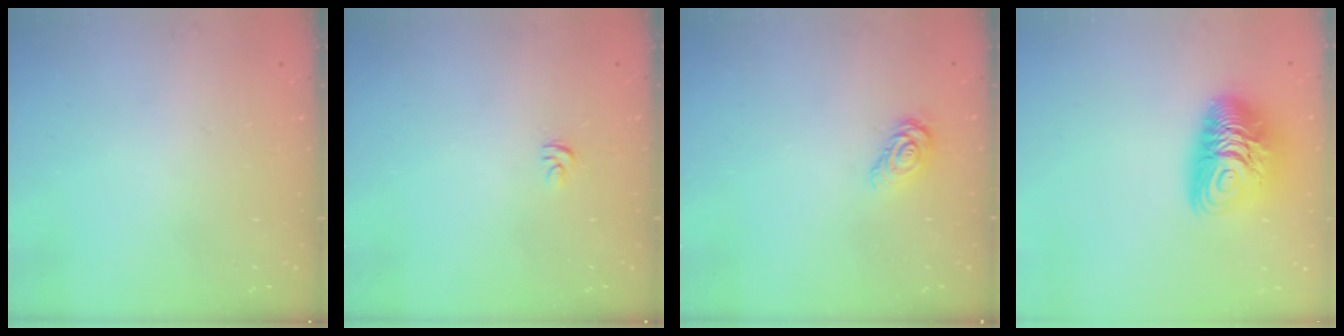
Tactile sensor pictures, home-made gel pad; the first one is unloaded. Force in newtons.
{"total": 3.9, "press": 3.8, "slide": 0.4}
{"total": 6.0, "press": 6.0, "slide": 0.3}
{"total": 11.8, "press": 11.8, "slide": 1.1}